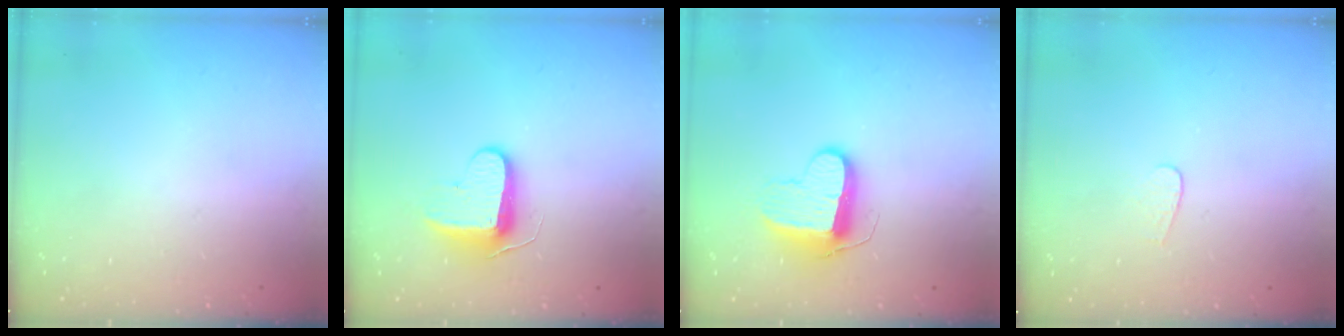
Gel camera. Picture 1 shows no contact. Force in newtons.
{"total": 9.1, "press": 9.1, "slide": 0.8}
{"total": 10.5, "press": 10.5, "slide": 0.4}
{"total": 3.5, "press": 3.5, "slide": 0.3}